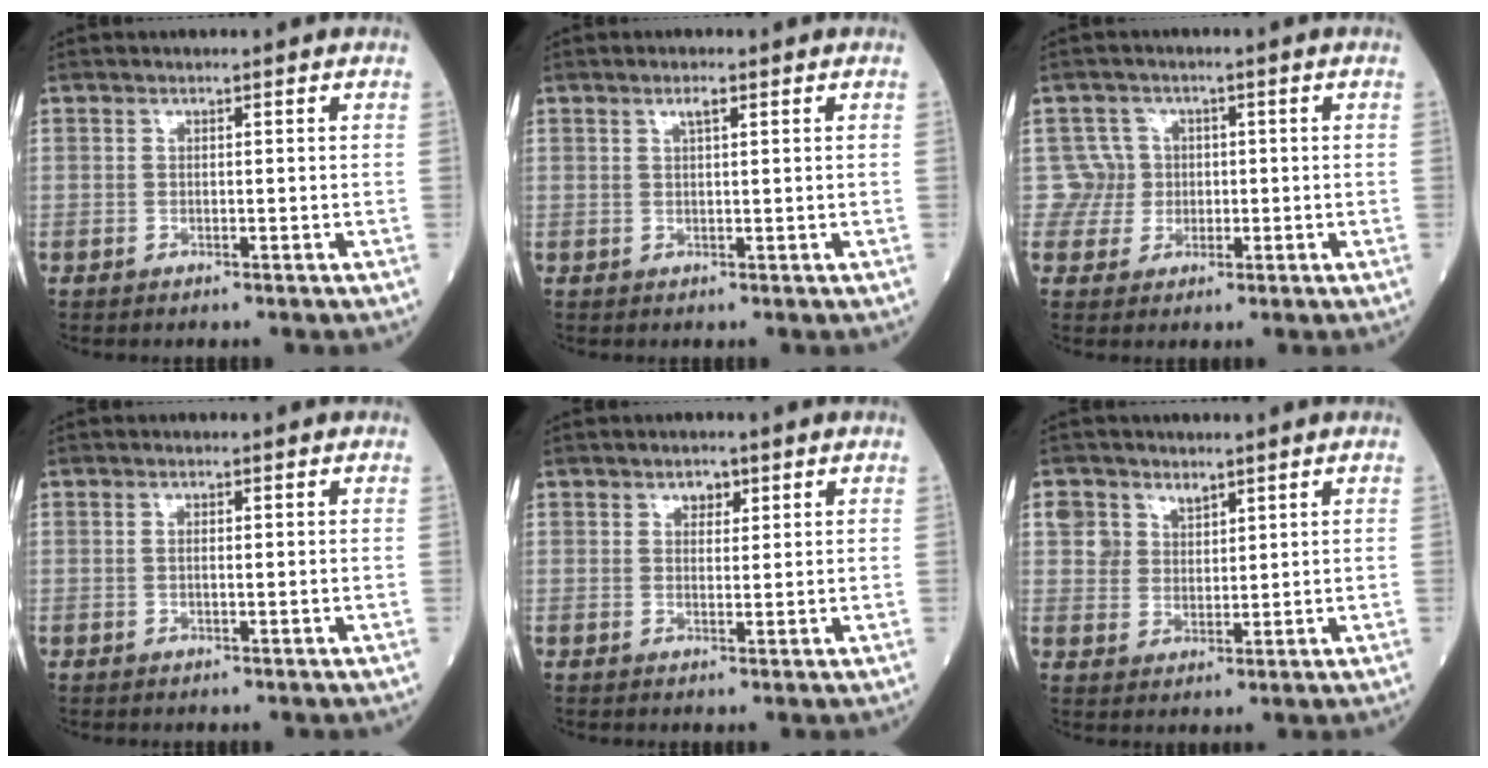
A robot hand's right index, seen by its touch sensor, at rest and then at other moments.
{"total": 1.7, "force": [0.9, 0.3, 1.3], "torque": [-0.026, 0.001, 0.017]}
{"total": 3.8, "force": [0.1, 3.8, -0.7], "torque": [0.030, 0.010, -0.002]}
{"total": 0.8, "force": [0.0, 0.2, 0.8], "torque": [-0.017, 0.001, 0.000]}
{"total": 2.2, "force": [1.3, 1.4, 1.1], "torque": [-0.013, 0.000, 0.019]}
{"total": 4.6, "force": [2.6, 3.7, 0.8], "torque": [-0.011, 0.005, 0.052]}